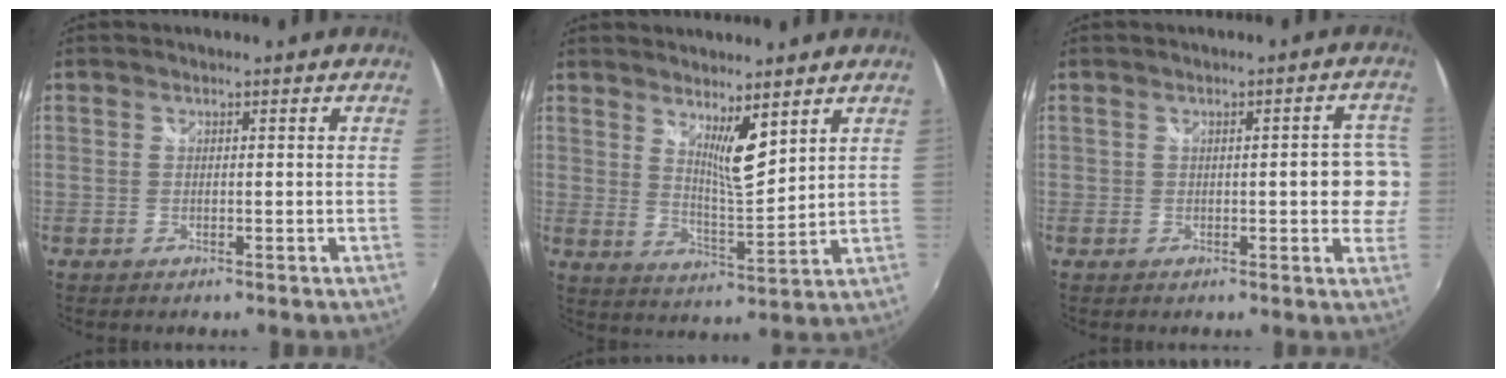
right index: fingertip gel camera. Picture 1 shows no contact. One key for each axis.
{"total": 6.7, "fx": 5.0, "fy": -0.7, "fz": 4.4, "tx": -0.059, "ty": -0.019, "tz": 0.085}
{"total": 7.0, "fx": 0.3, "fy": 0.2, "fz": 7.0, "tx": -0.076, "ty": 0.000, "tz": 0.014}